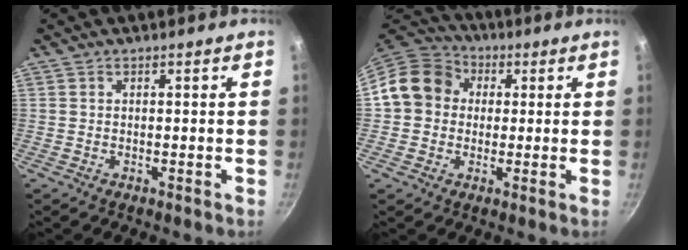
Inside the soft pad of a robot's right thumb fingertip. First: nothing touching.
{"total": 11.7, "force": [1.6, 10.3, 5.4], "torque": [-0.065, 0.028, 0.008]}